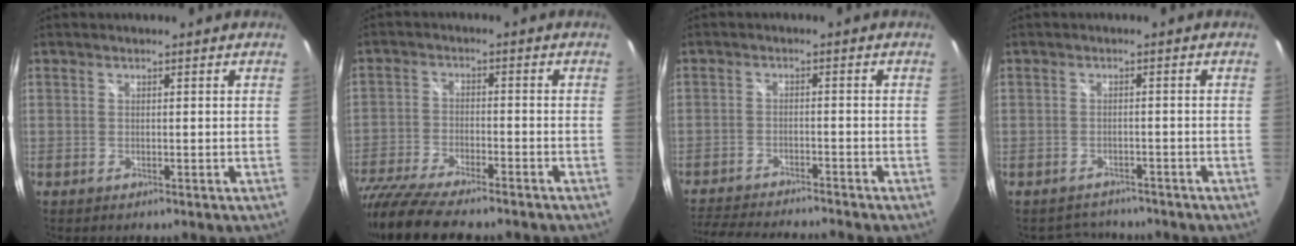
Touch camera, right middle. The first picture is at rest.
{"total": 16.3, "force": [-13.6, 3.3, 8.3], "torque": [-0.186, -0.051, -0.235]}
{"total": 12.4, "force": [-11.4, 1.0, 4.8], "torque": [-0.112, -0.018, -0.185]}
{"total": 4.7, "force": [-4.3, 1.9, 0.3], "torque": [-0.015, 0.003, -0.063]}